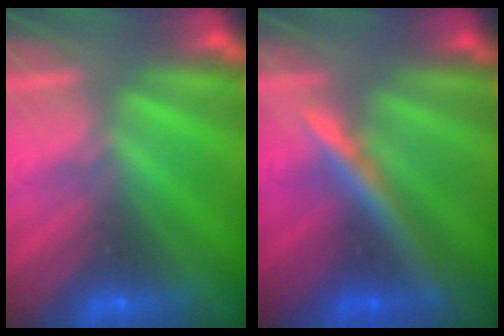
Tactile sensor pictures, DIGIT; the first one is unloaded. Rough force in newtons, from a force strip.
{"total": 2.4}